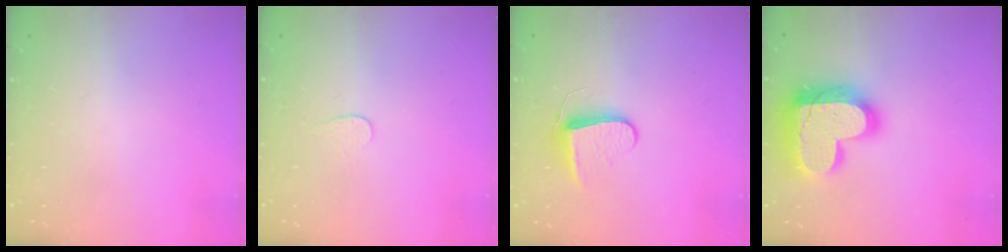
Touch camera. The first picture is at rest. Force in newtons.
{"total": 2.7, "press": 2.7, "slide": 0.3}
{"total": 8.5, "press": 8.5, "slide": 0.6}
{"total": 23.4, "press": 23.3, "slide": 1.7}